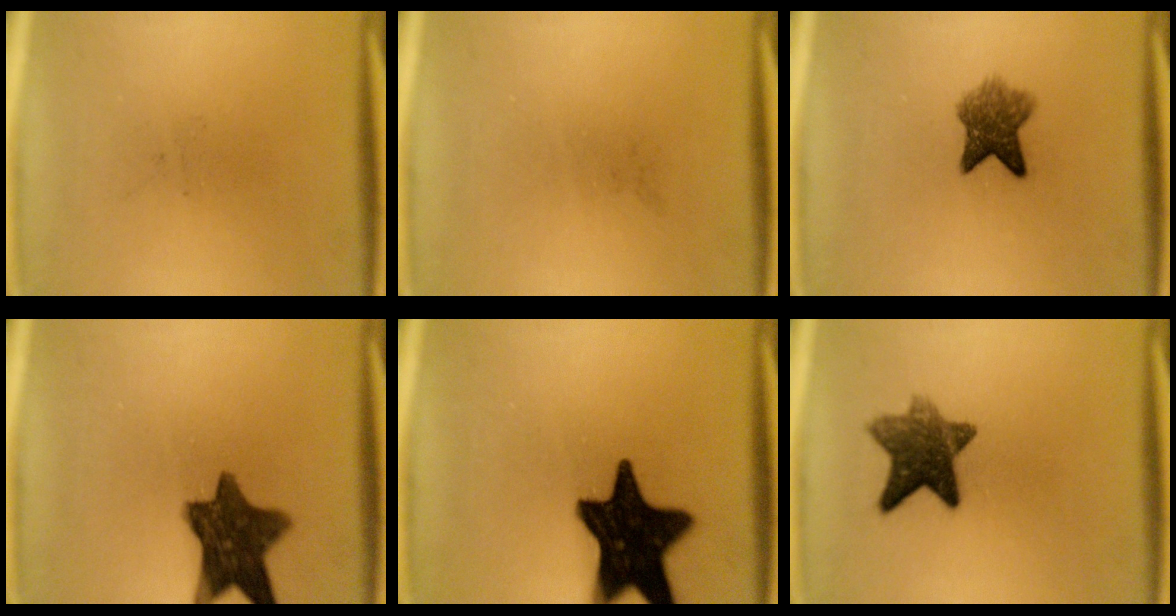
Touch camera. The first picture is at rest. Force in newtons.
{"total": 0.0}
{"total": 5.9}
{"total": 11.3}
{"total": 19.2}
{"total": 9.0}